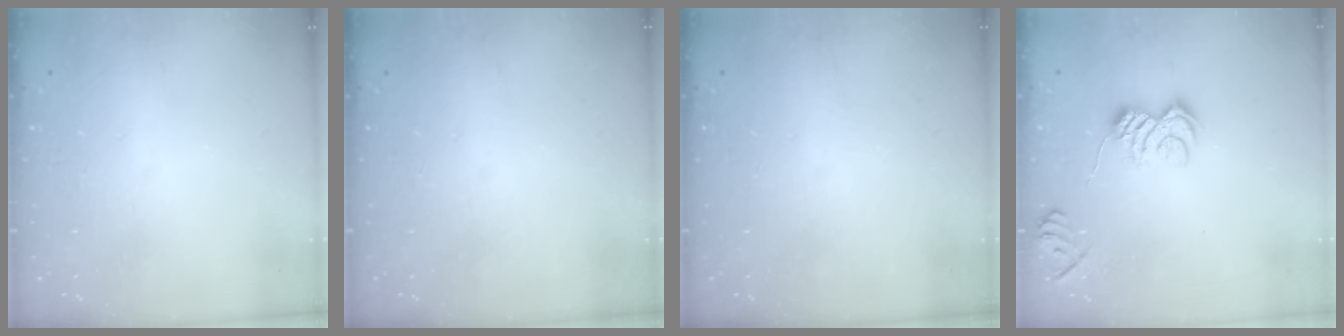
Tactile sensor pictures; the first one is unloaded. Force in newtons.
{"total": 0.0}
{"total": 0.0}
{"total": 8.7, "press": 8.6, "slide": 0.8}